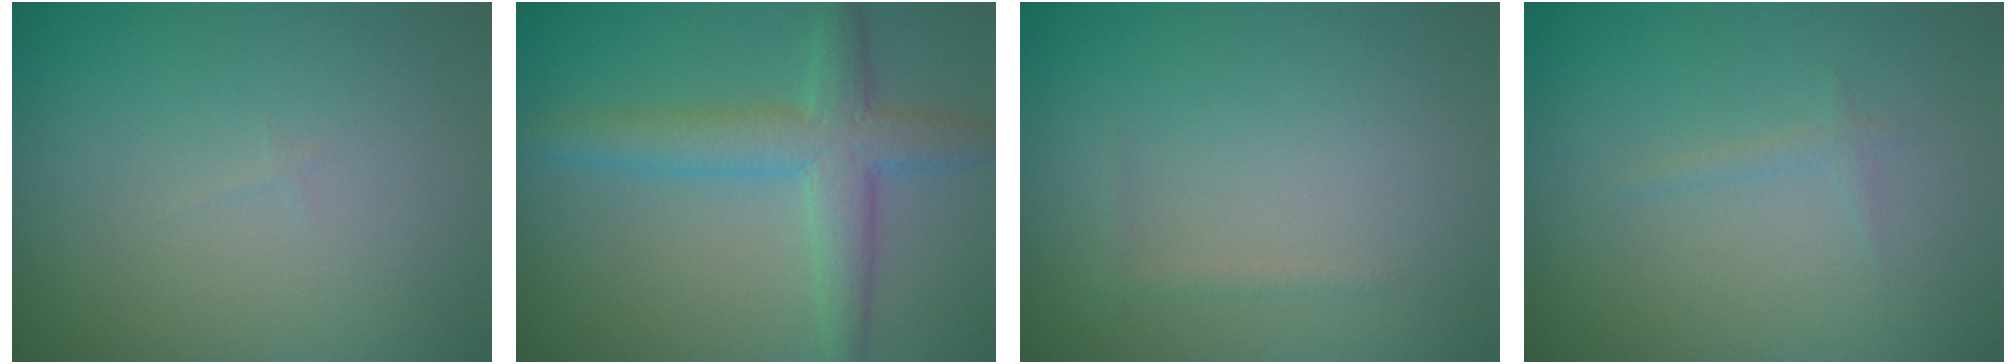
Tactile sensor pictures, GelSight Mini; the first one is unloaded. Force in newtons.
{"total": 4.6, "press": 4.6, "slide": 0.1}
{"total": 0.5, "press": 0.5, "slide": 0.0}
{"total": 0.7, "press": 0.7, "slide": 0.1}